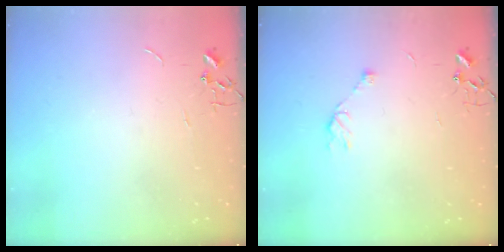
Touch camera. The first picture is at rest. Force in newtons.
{"total": 5.8, "press": 5.7, "slide": 1.2}